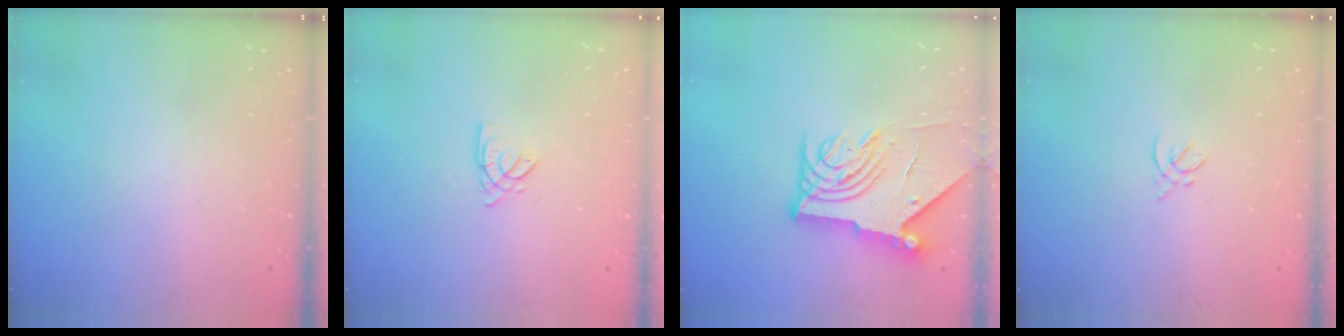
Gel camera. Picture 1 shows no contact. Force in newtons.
{"total": 2.6, "press": 2.6, "slide": 0.1}
{"total": 12.2, "press": 12.1, "slide": 1.3}
{"total": 2.1, "press": 2.0, "slide": 0.7}